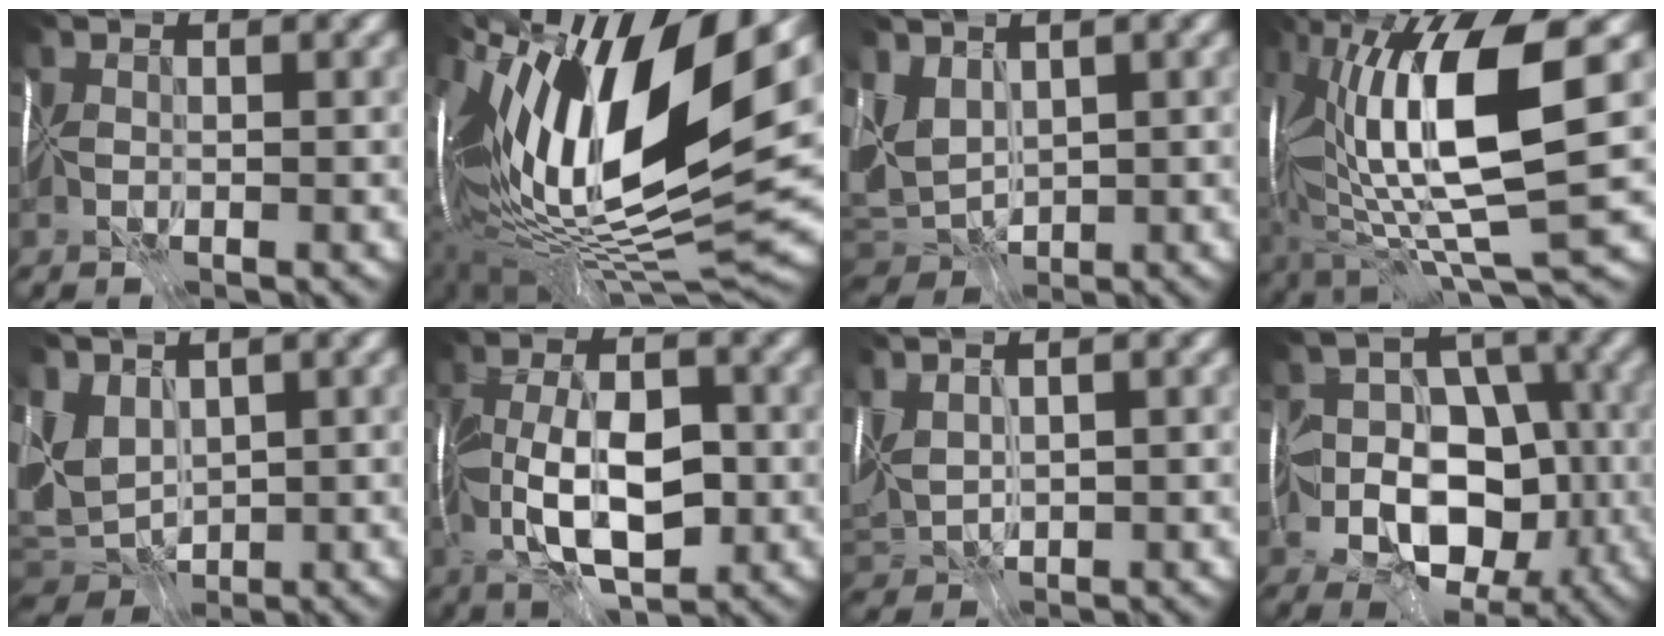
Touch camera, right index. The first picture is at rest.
{"total": 16.4, "force": [5.0, 5.1, 14.7], "torque": [-0.249, 0.010, 0.083]}
{"total": 3.6, "force": [0.5, 2.4, 2.6], "torque": [-0.055, -0.007, 0.011]}
{"total": 12.0, "force": [1.5, 2.5, 11.7], "torque": [-0.201, -0.019, 0.034]}
{"total": 4.5, "force": [0.3, 3.4, 3.0], "torque": [-0.070, -0.013, 0.009]}
{"total": 7.5, "force": [-2.1, 2.6, 6.7], "torque": [-0.108, -0.006, -0.040]}
{"total": 2.3, "force": [1.1, 0.8, 1.8], "torque": [-0.043, 0.002, 0.025]}
{"total": 7.5, "force": [-3.4, 4.9, 4.5], "torque": [-0.023, -0.006, -0.069]}